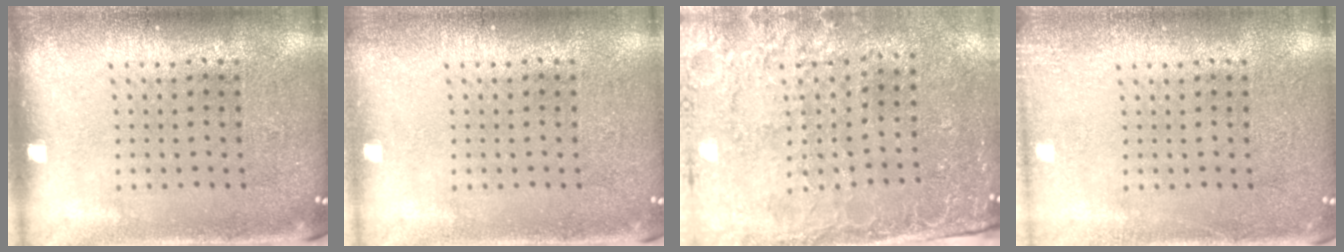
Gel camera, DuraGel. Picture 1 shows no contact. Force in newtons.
{"total": 0.5, "press": 0.5, "slide": 0.1}
{"total": 2.7, "press": 2.4, "slide": 1.2}
{"total": 1.5, "press": 1.5, "slide": 0.3}